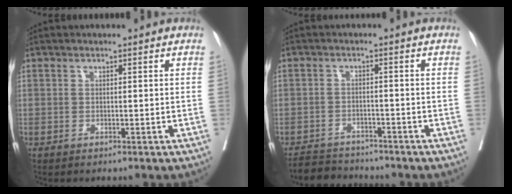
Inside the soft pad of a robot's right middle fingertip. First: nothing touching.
{"total": 5.0, "force": [-4.9, 1.2, 0.0], "torque": [0.002, -0.007, -0.084]}